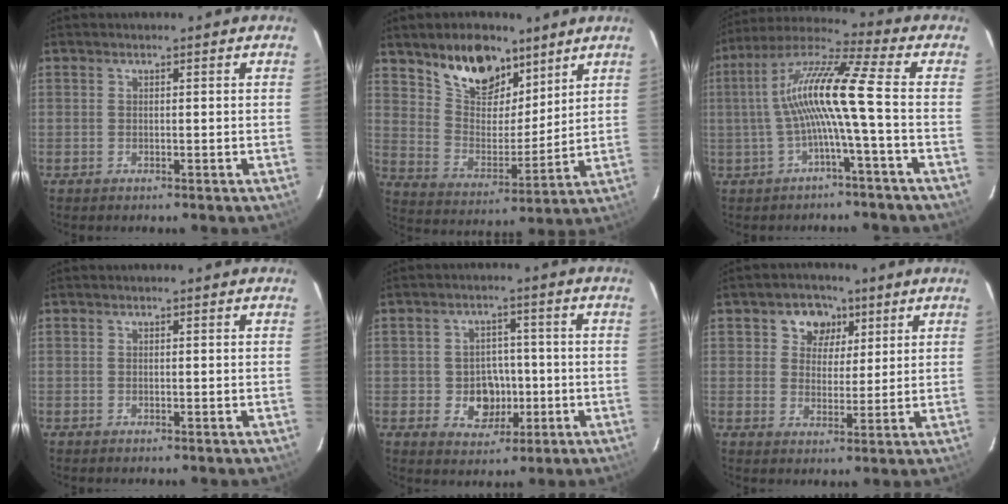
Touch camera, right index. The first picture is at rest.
{"total": 14.1, "force": [9.6, 7.6, 7.0], "torque": [-0.127, 0.011, 0.177]}
{"total": 12.1, "force": [-1.6, -0.7, 12.0], "torque": [-0.234, 0.016, -0.028]}
{"total": 0.0}
{"total": 6.8, "force": [-1.6, 5.8, 3.1], "torque": [-0.068, 0.013, -0.011]}
{"total": 6.4, "force": [3.1, 4.9, 2.4], "torque": [-0.038, 0.011, 0.053]}